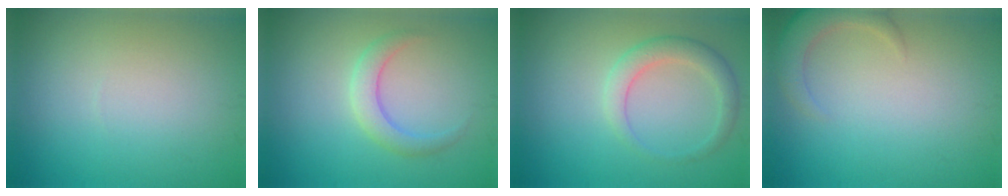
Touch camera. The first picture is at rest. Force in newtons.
{"total": 2.4, "press": 2.4, "slide": 0.0}
{"total": 2.8, "press": 2.8, "slide": 0.3}
{"total": 3.2, "press": 3.1, "slide": 0.5}